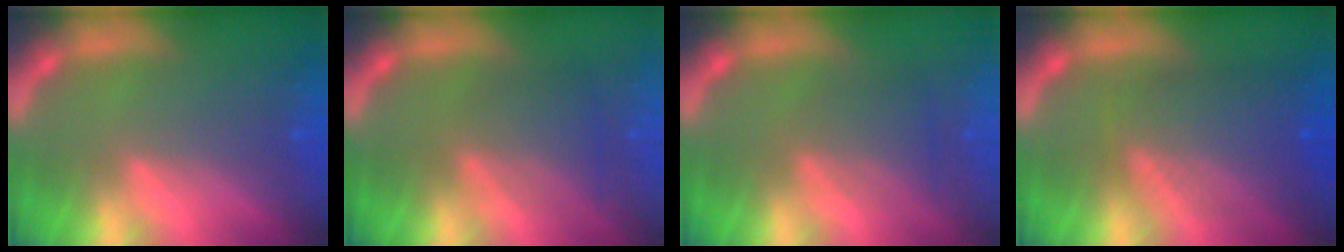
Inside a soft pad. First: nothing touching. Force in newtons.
{"total": 4.0}
{"total": 3.0}
{"total": 6.6}